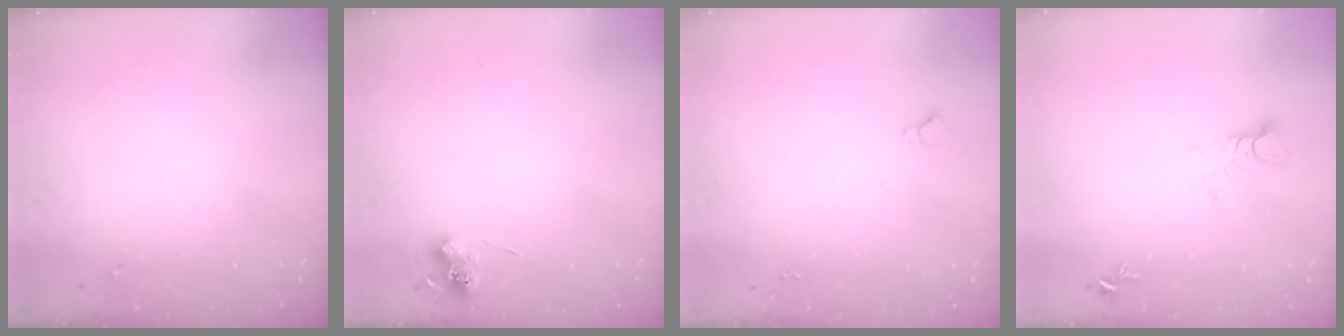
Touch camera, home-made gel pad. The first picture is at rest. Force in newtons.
{"total": 6.2, "press": 6.2, "slide": 0.5}
{"total": 3.6, "press": 3.6, "slide": 0.5}
{"total": 4.0, "press": 4.0, "slide": 0.3}